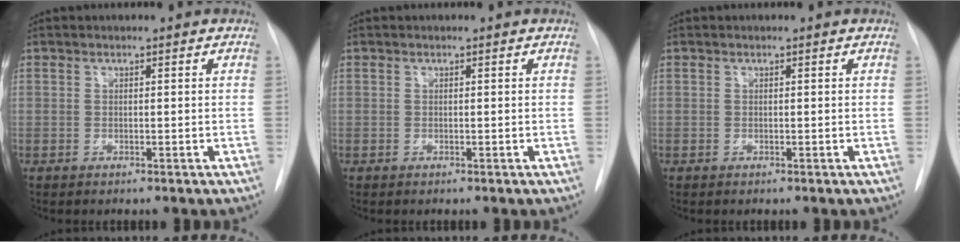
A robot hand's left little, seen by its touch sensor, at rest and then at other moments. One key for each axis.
{"total": 0.0}
{"total": 0.0}